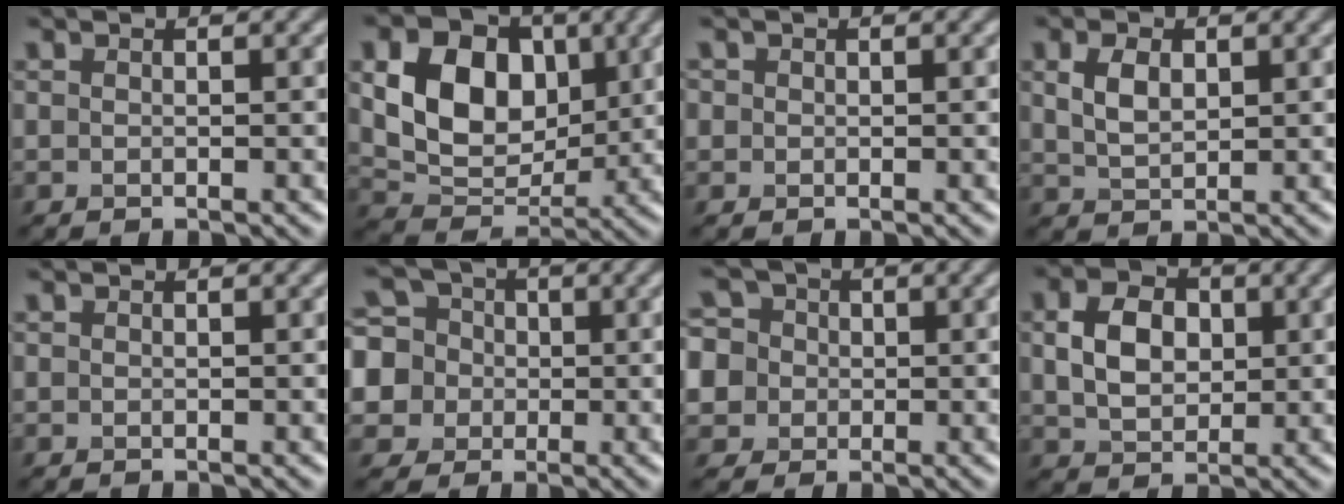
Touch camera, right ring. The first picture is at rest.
{"total": 9.1, "force": [1.8, 6.6, 5.9], "torque": [-0.116, -0.004, 0.031]}
{"total": 0.8, "force": [0.2, 0.7, 0.1], "torque": [0.004, 0.000, -0.001]}
{"total": 2.9, "force": [1.0, 1.8, 2.1], "torque": [-0.047, 0.001, 0.022]}
{"total": 0.0}
{"total": 7.7, "force": [-0.5, 7.3, 2.4], "torque": [-0.069, 0.030, -0.040]}
{"total": 7.9, "force": [0.7, 7.3, 3.0], "torque": [-0.063, 0.035, -0.018]}
{"total": 4.8, "force": [0.9, 3.5, 3.2], "torque": [-0.067, 0.003, 0.014]}